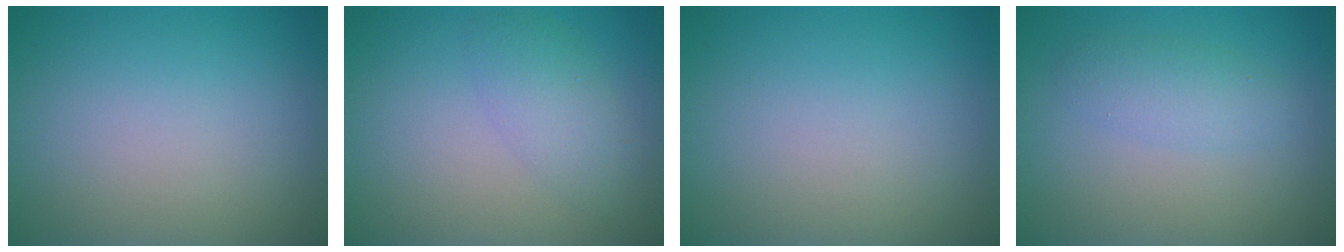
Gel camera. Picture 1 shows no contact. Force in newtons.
{"total": 2.7, "press": 2.7, "slide": 0.2}
{"total": 0.0}
{"total": 2.2, "press": 2.2, "slide": 0.1}